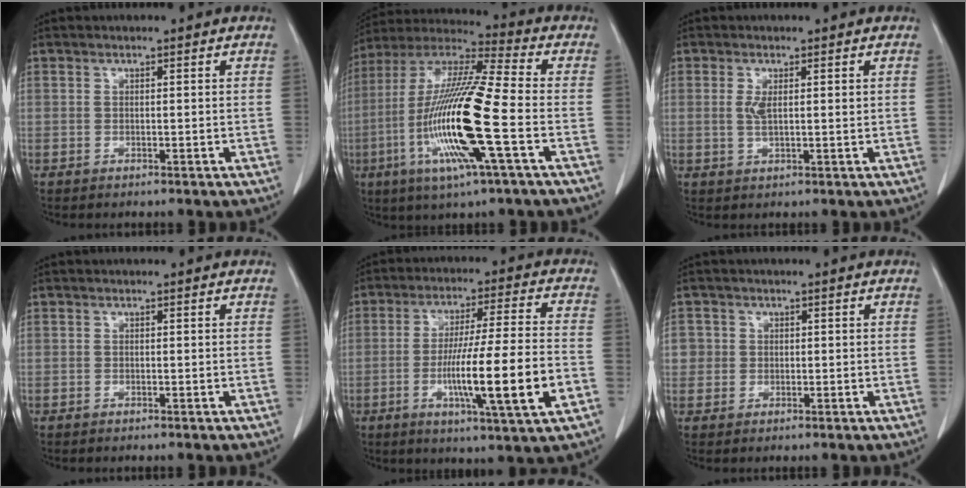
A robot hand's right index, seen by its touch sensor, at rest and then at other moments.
{"total": 19.2, "force": [-5.0, 0.8, 18.6], "torque": [-0.385, -0.016, -0.101]}
{"total": 2.6, "force": [0.6, 0.8, 2.4], "torque": [-0.046, 0.001, 0.015]}
{"total": 0.0}
{"total": 15.7, "force": [-4.4, 0.0, 15.0], "torque": [-0.261, -0.011, -0.071]}
{"total": 2.3, "force": [0.2, 2.3, 0.1], "torque": [0.016, 0.008, 0.004]}